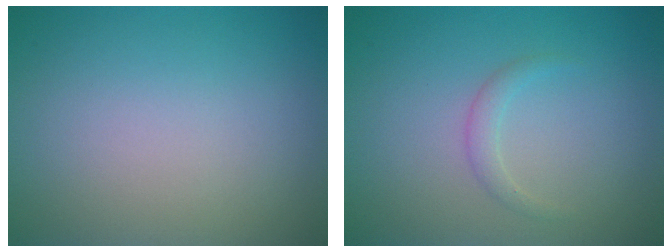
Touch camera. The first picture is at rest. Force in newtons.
{"total": 1.2, "press": 1.1, "slide": 0.1}